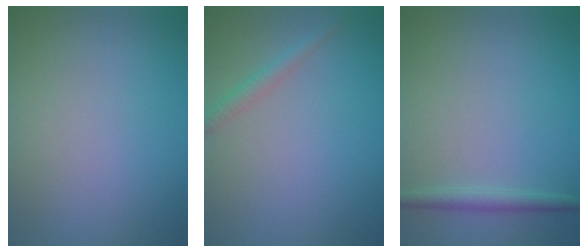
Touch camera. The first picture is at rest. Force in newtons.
{"total": 1.5, "press": 1.5, "slide": 0.1}
{"total": 1.7, "press": 1.7, "slide": 0.0}